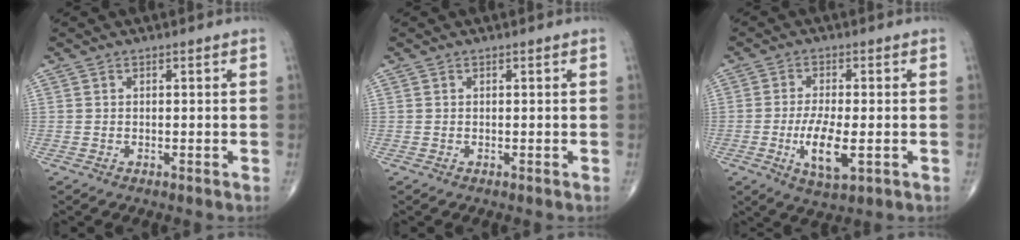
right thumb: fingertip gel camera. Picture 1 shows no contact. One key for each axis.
{"total": 0.0}
{"total": 8.3, "fx": -1.9, "fy": 3.0, "fz": 7.5, "tx": -0.141, "ty": -0.010, "tz": -0.031}